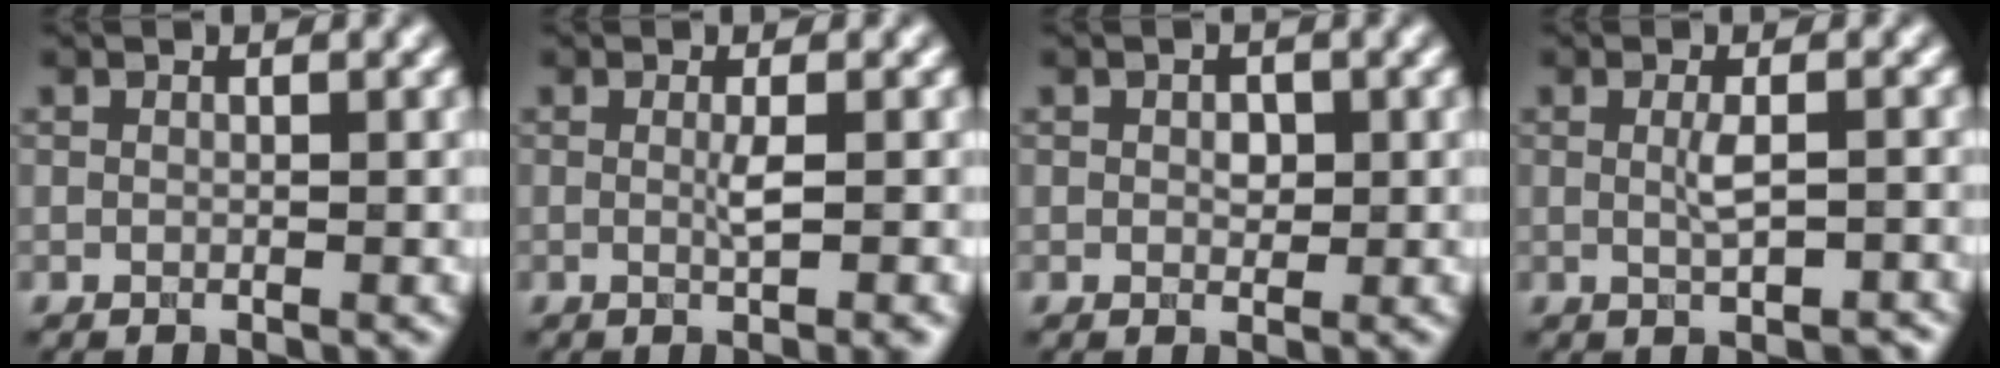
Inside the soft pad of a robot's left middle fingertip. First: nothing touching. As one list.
[{"total": 2.1, "force": [-0.1, 0.3, 2.1], "torque": [-0.037, -0.005, -0.005]}, {"total": 1.2, "force": [0.1, 0.8, 0.9], "torque": [-0.014, -0.001, 0.002]}, {"total": 2.3, "force": [-0.1, 0.5, 2.2], "torque": [-0.042, -0.003, -0.001]}]